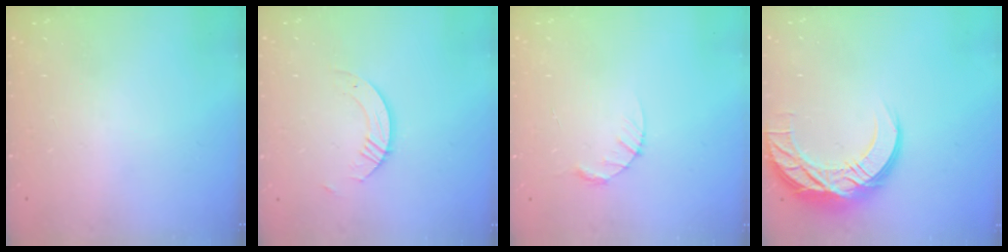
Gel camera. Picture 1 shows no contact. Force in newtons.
{"total": 3.7, "press": 3.7, "slide": 0.3}
{"total": 3.7, "press": 3.6, "slide": 0.4}
{"total": 13.7, "press": 13.7, "slide": 0.9}